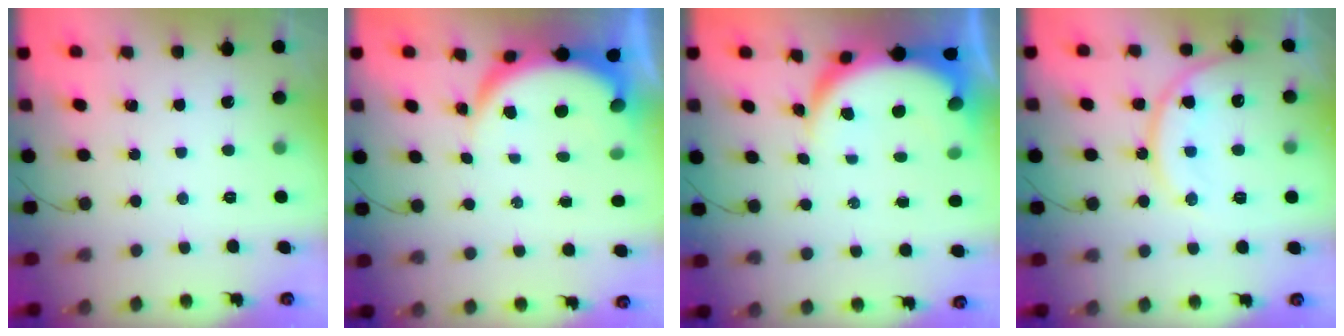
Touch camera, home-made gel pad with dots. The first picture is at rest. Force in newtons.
{"total": 6.8, "press": 6.7, "slide": 0.9}
{"total": 8.7, "press": 8.6, "slide": 1.6}
{"total": 14.3, "press": 14.2, "slide": 1.6}